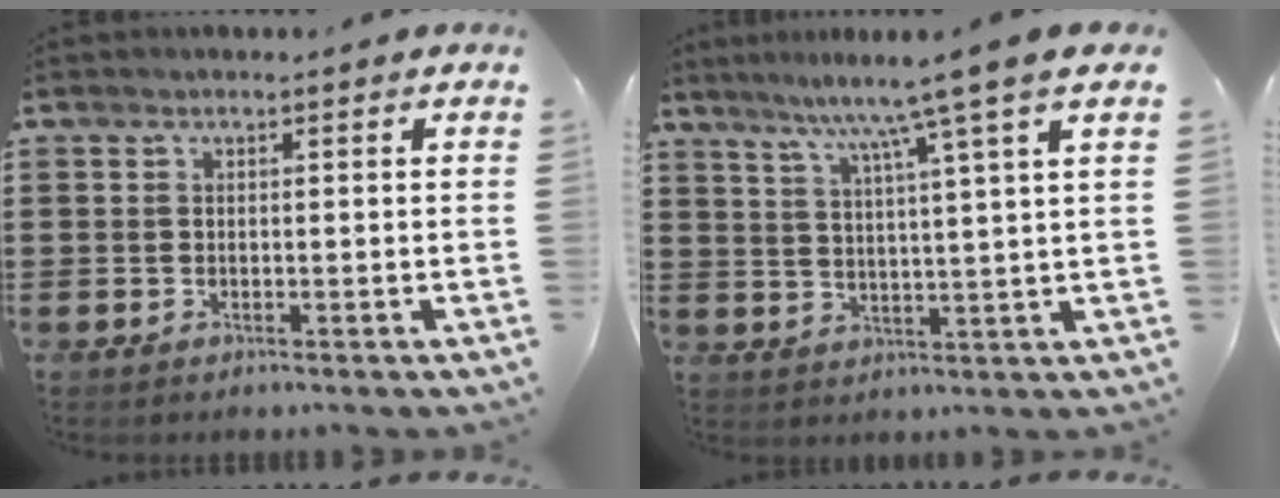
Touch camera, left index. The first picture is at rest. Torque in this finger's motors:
{"motor_torque": [2.14, 0.00, 0.41, 0.21]}